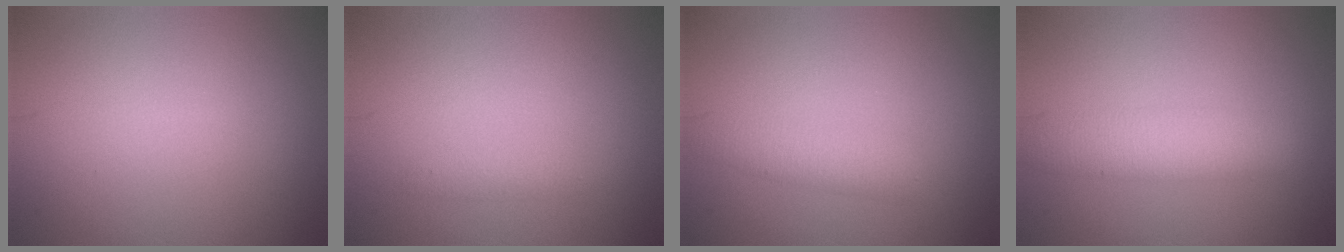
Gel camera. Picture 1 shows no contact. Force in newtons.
{"total": 0.8, "press": 0.8, "slide": 0.1}
{"total": 1.9, "press": 1.9, "slide": 0.1}
{"total": 3.8, "press": 3.8, "slide": 0.0}